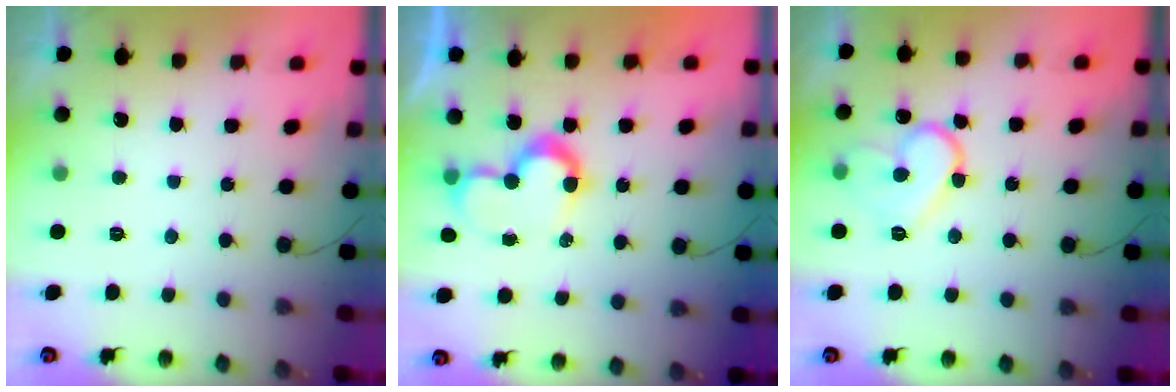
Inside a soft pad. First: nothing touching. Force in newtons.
{"total": 8.3, "press": 8.3, "slide": 0.1}
{"total": 11.5, "press": 11.5, "slide": 0.9}